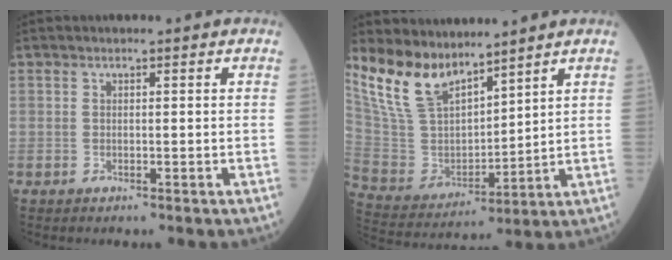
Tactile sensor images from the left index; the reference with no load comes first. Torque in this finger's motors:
{"motor_torque": [1.10, -1.04, 0.61, 0.15]}